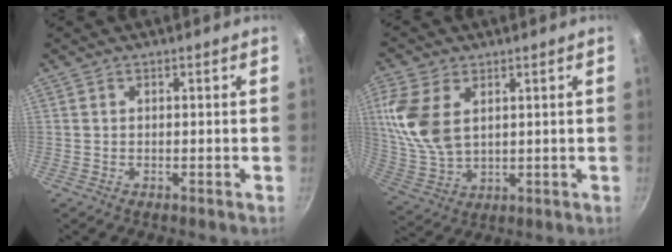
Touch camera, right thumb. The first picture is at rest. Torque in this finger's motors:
{"motor_torque": [0.11, 0.10, 1.15, 0.23, 0.33]}